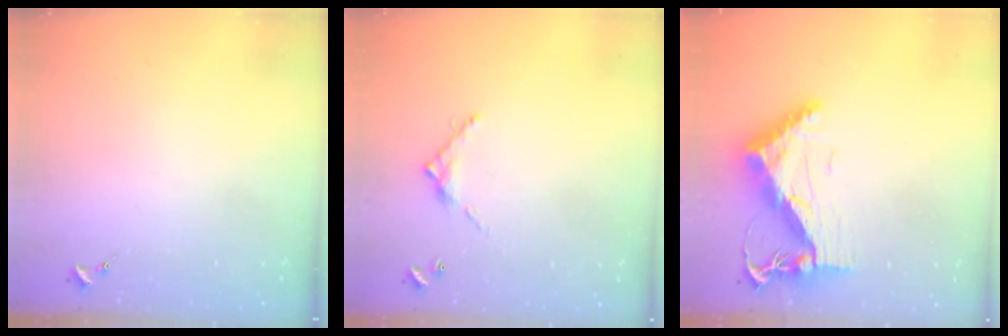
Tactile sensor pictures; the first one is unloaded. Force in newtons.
{"total": 6.0, "press": 6.0, "slide": 0.3}
{"total": 11.1, "press": 11.0, "slide": 1.0}